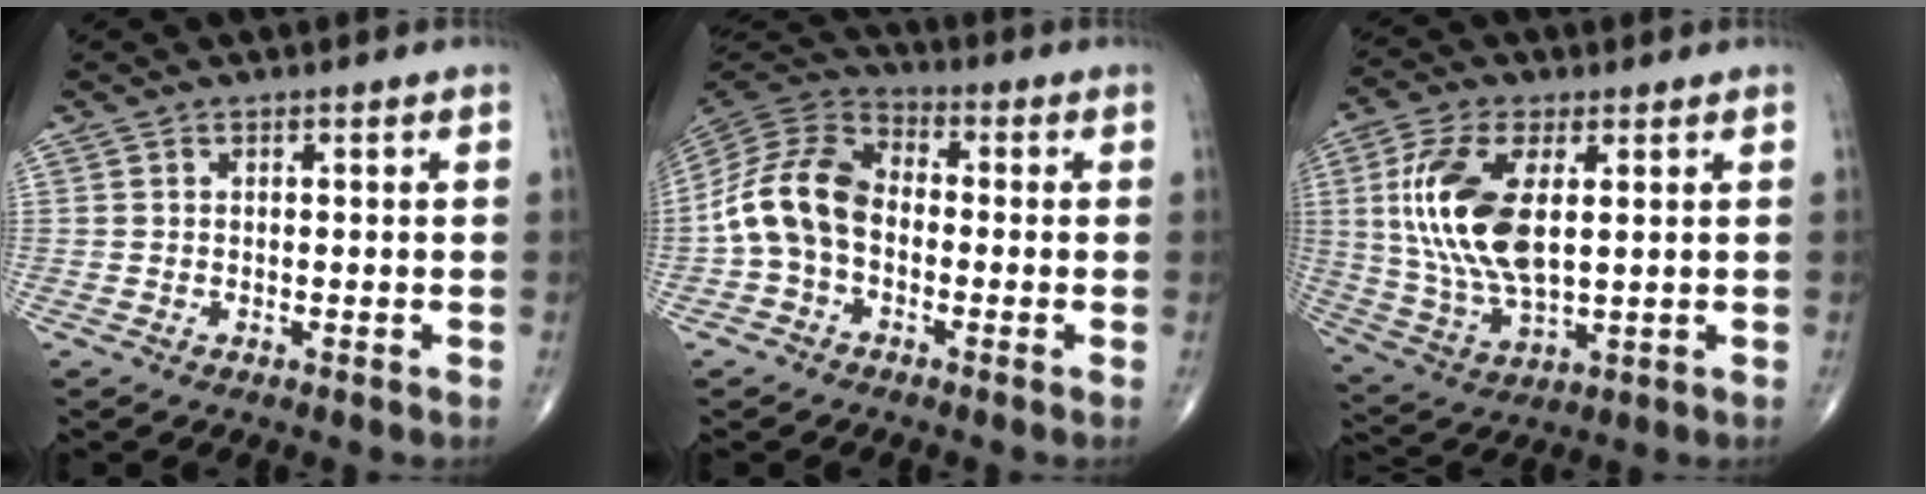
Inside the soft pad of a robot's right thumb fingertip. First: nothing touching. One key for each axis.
{"total": 12.3, "fx": -2.1, "fy": 8.6, "fz": 8.5, "tx": -0.159, "ty": 0.037, "tz": -0.054}
{"total": 15.7, "fx": 2.9, "fy": 7.4, "fz": 13.5, "tx": -0.284, "ty": -0.009, "tz": 0.063}